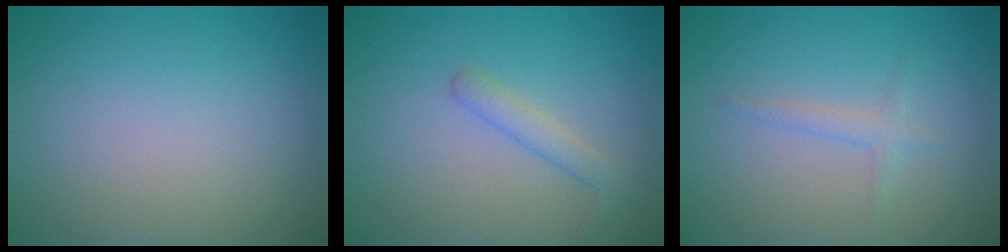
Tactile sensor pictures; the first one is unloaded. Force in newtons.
{"total": 1.9, "press": 1.9, "slide": 0.0}
{"total": 1.2, "press": 1.2, "slide": 0.1}